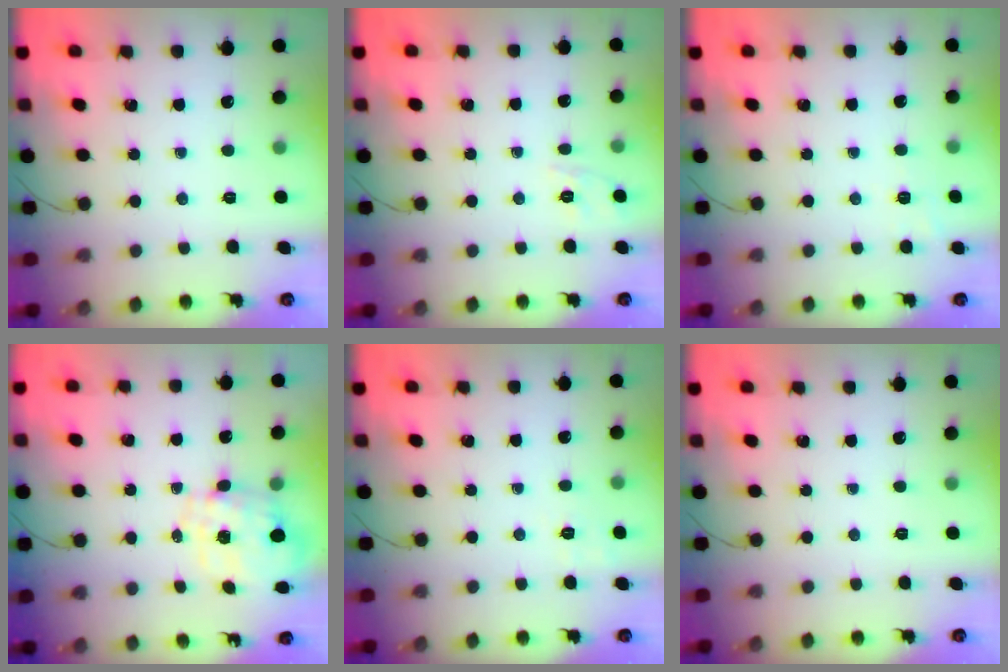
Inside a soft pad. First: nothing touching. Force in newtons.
{"total": 2.0, "press": 0.8, "slide": 1.8}
{"total": 2.0, "press": 1.3, "slide": 1.6}
{"total": 2.0, "press": 1.7, "slide": 1.1}
{"total": 2.0, "press": 1.1, "slide": 1.7}
{"total": 0.0}